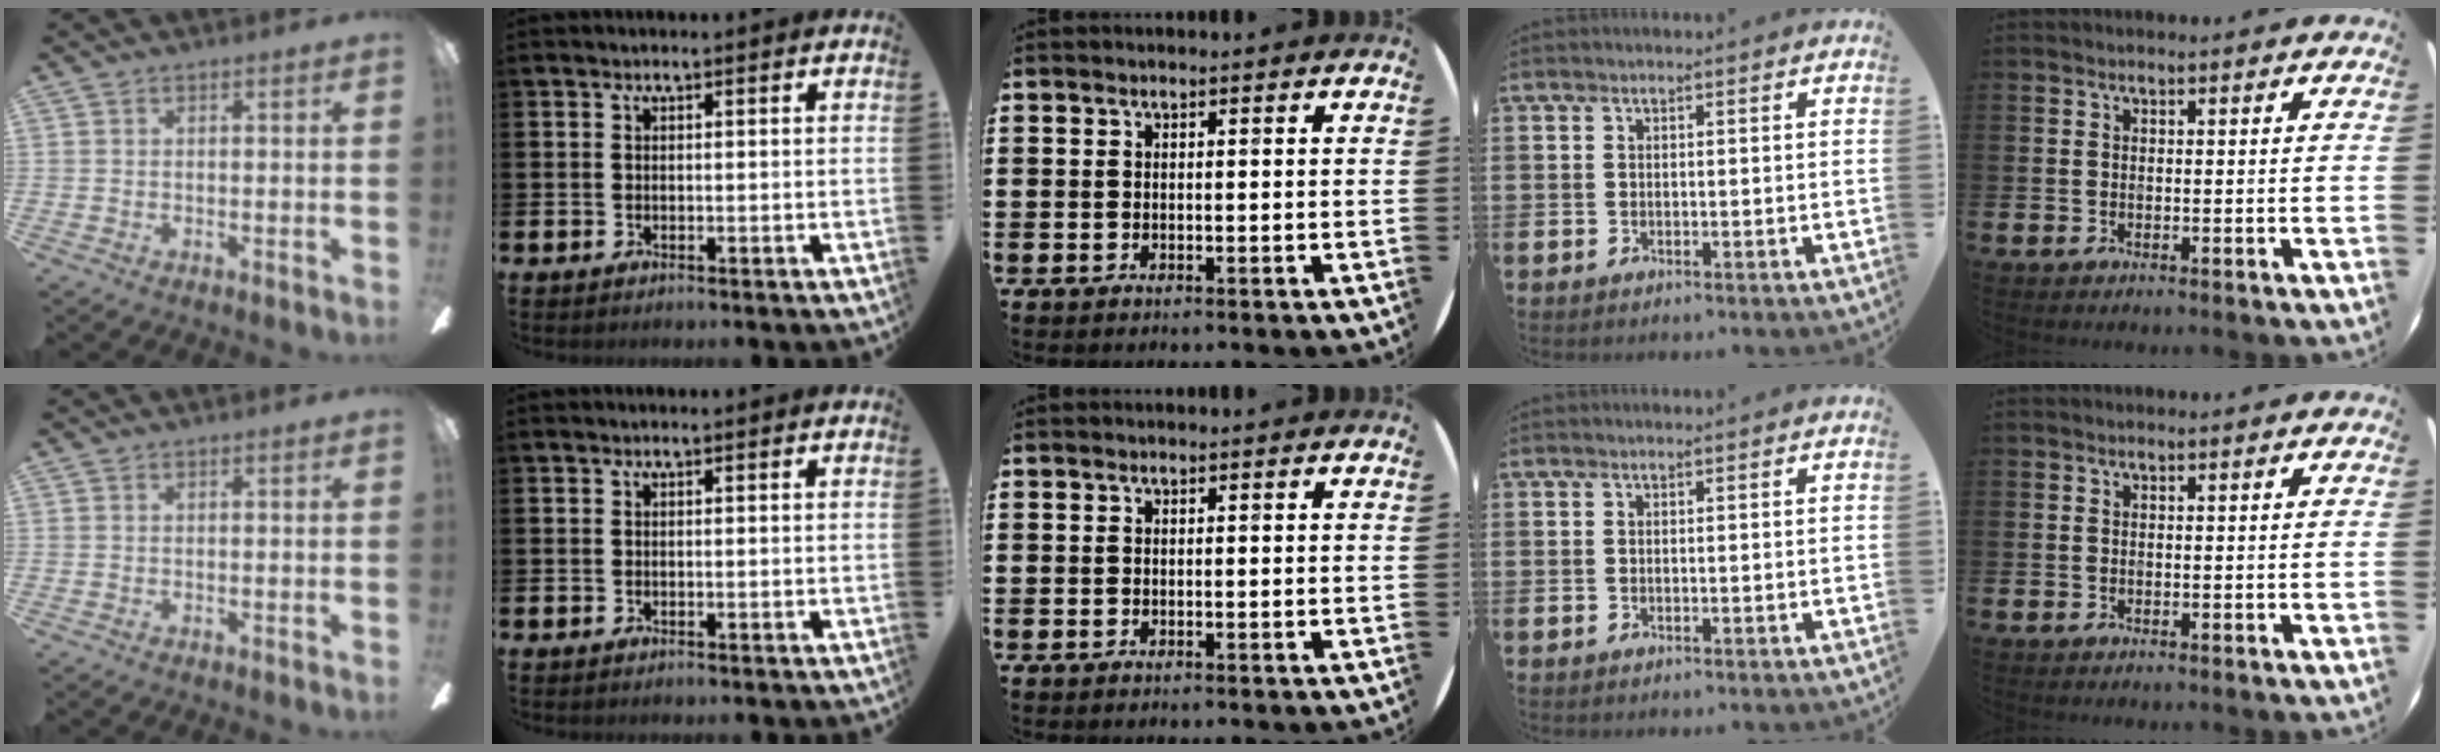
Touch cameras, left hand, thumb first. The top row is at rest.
{}